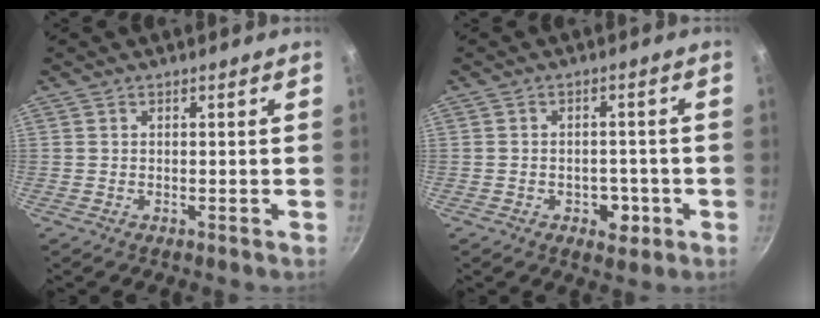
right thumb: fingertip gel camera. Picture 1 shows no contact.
{"total": 4.8, "force": [-1.8, 3.4, 2.9], "torque": [-0.020, 0.008, -0.019]}